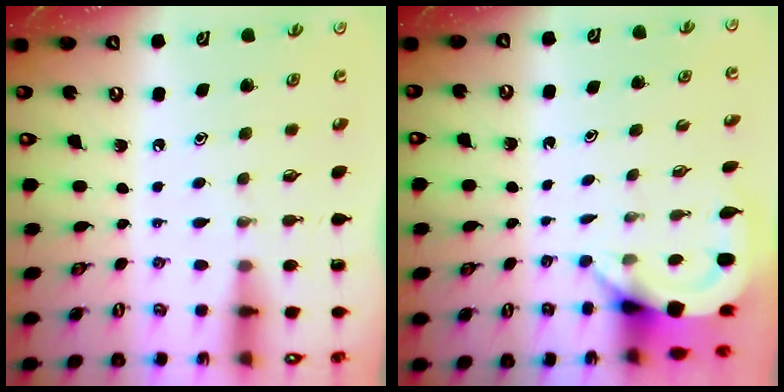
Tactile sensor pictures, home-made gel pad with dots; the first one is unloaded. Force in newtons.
{"total": 3.9, "press": 3.8, "slide": 0.3}